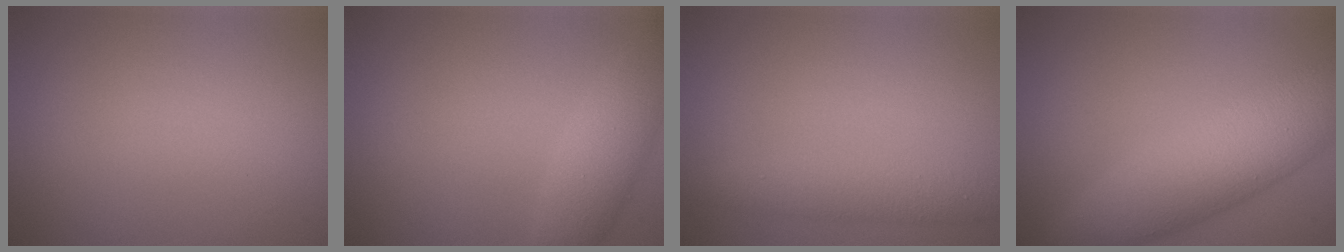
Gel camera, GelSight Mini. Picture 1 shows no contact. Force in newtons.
{"total": 3.5, "press": 3.5, "slide": 0.1}
{"total": 2.8, "press": 2.8, "slide": 0.0}
{"total": 8.0, "press": 8.0, "slide": 0.1}